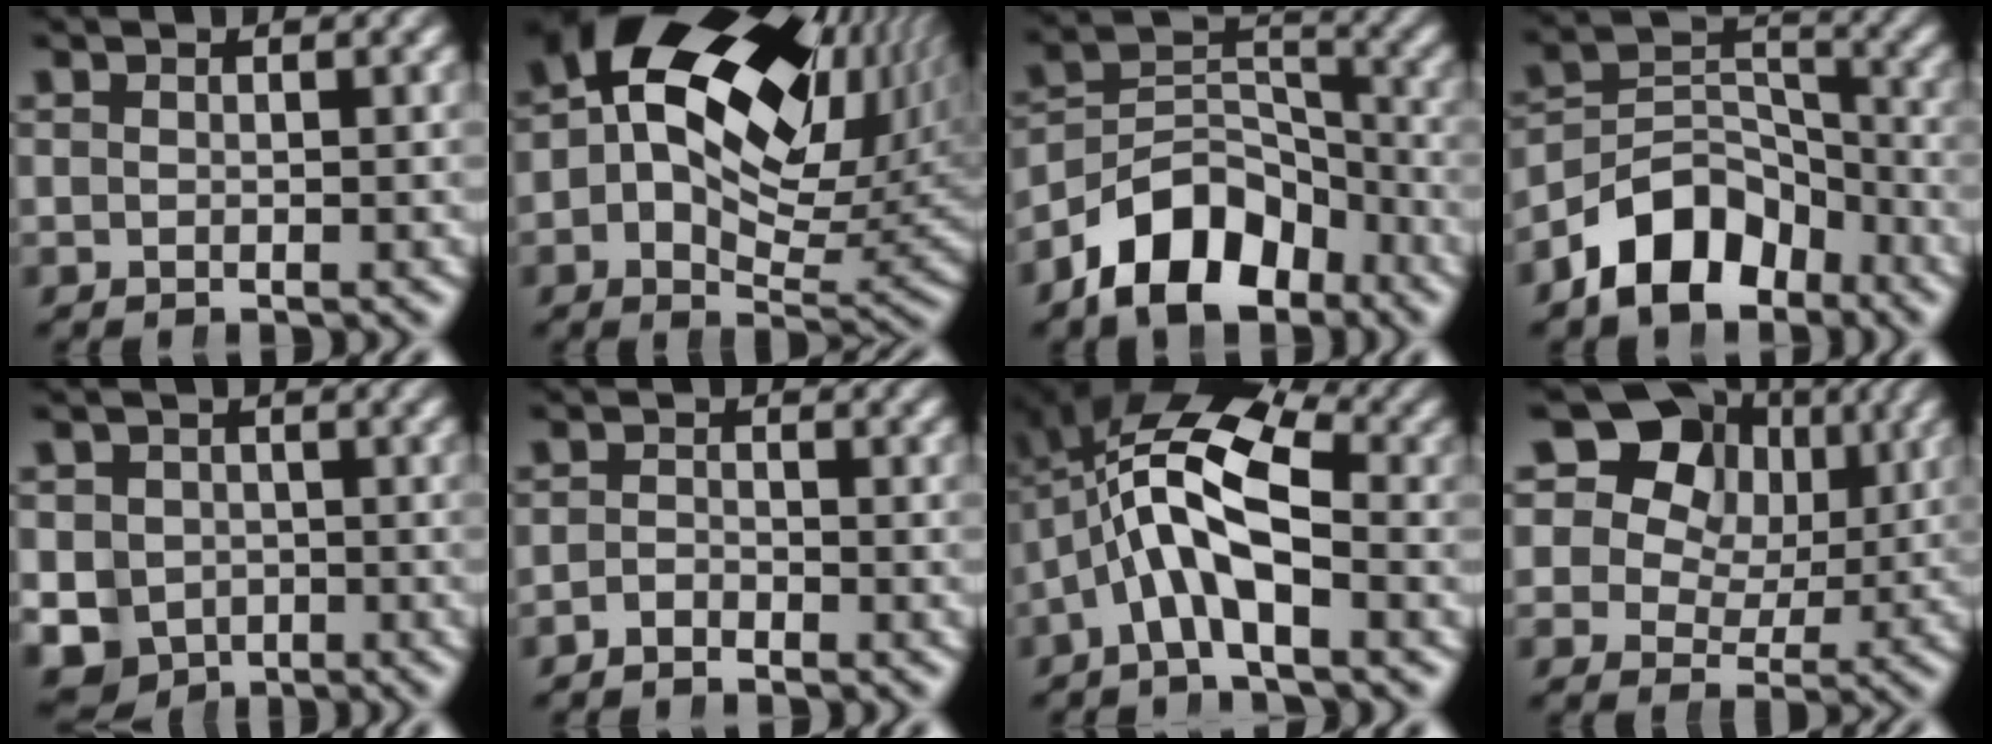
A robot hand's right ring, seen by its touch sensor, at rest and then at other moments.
{"total": 21.1, "force": [4.4, 13.8, 15.4], "torque": [-0.222, 0.015, 0.047]}
{"total": 9.3, "force": [-4.7, 6.0, 5.4], "torque": [-0.070, -0.020, -0.073]}
{"total": 8.3, "force": [-4.4, 5.6, 4.3], "torque": [-0.051, -0.016, -0.071]}
{"total": 11.3, "force": [-3.9, 10.0, 3.5], "torque": [-0.072, -0.051, -0.056]}
{"total": 1.7, "force": [-1.7, 0.2, -0.2], "torque": [0.018, -0.006, -0.030]}
{"total": 12.3, "force": [1.9, 8.0, 9.2], "torque": [-0.165, 0.001, 0.014]}
{"total": 15.9, "force": [4.1, 12.9, 8.4], "torque": [-0.164, -0.002, 0.060]}